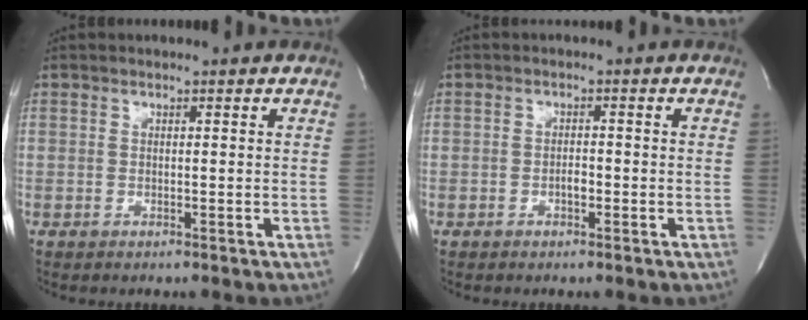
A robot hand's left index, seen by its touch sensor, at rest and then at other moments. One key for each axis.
{"total": 1.2, "fx": -0.7, "fy": 0.5, "fz": 0.9, "tx": -0.013, "ty": 0.000, "tz": -0.014}